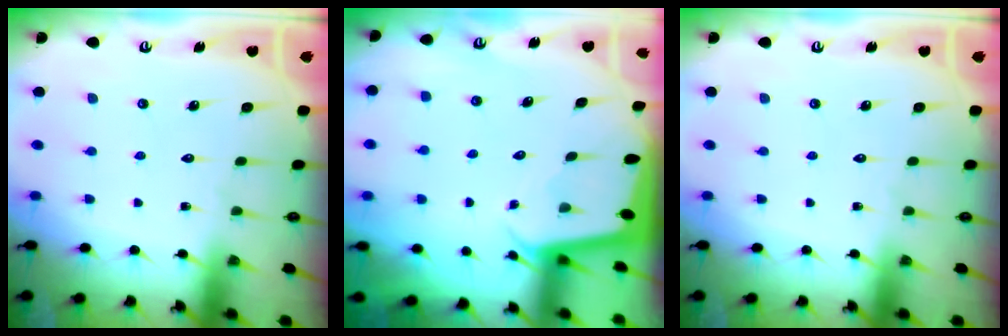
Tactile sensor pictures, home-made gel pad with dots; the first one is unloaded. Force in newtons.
{"total": 1.9, "press": 1.9, "slide": 0.1}
{"total": 0.0}